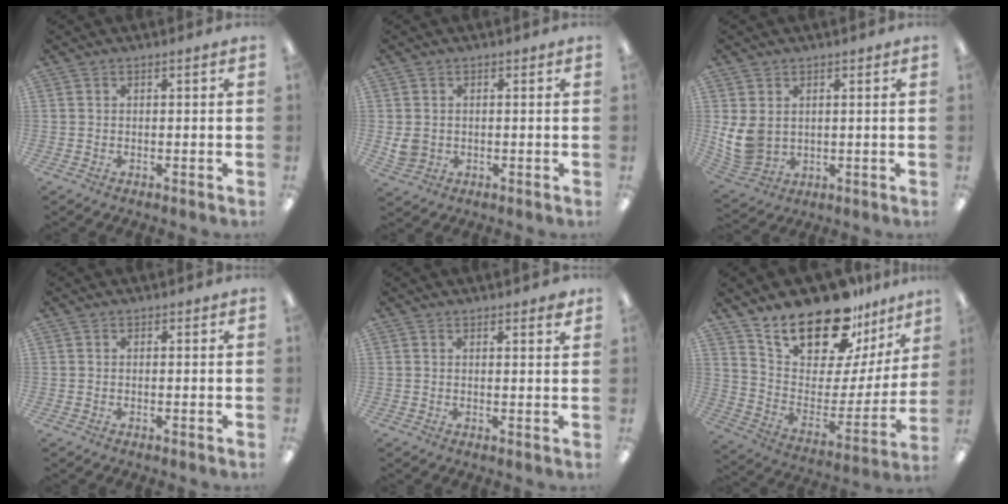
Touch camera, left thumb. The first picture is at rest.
{"total": 4.2, "force": [0.4, 3.8, 1.6], "torque": [-0.014, 0.002, 0.009]}
{"total": 9.2, "force": [1.5, 7.7, 4.9], "torque": [-0.117, -0.006, 0.029]}
{"total": 0.0}
{"total": 1.6, "force": [1.5, 0.3, 0.5], "torque": [-0.003, -0.004, 0.025]}
{"total": 22.0, "force": [17.7, 8.5, 9.8], "torque": [-0.166, -0.127, 0.311]}